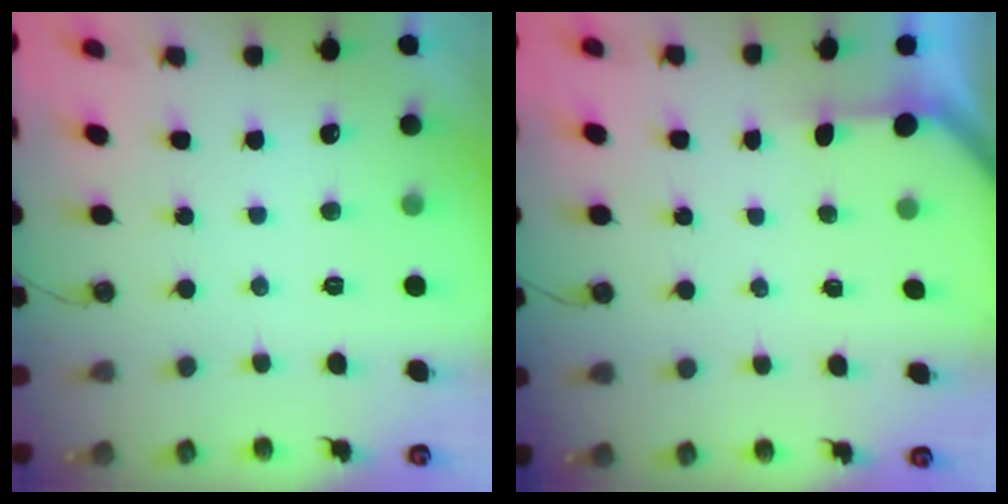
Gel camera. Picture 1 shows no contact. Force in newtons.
{"total": 1.2, "press": 1.2, "slide": 0.1}